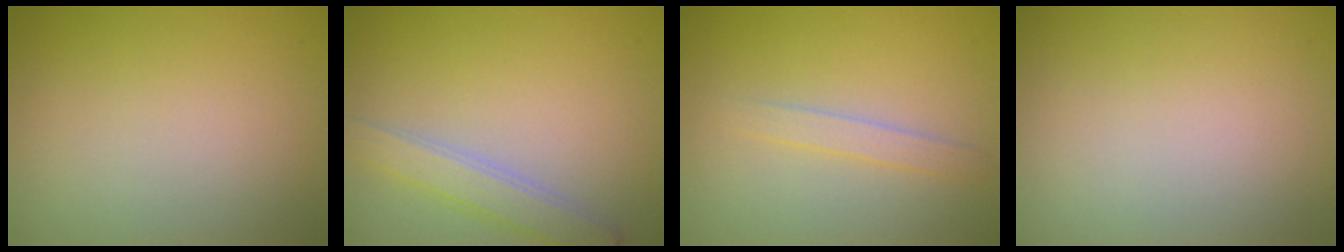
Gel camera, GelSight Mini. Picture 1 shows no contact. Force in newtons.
{"total": 2.9, "press": 2.9, "slide": 0.1}
{"total": 1.5, "press": 1.5, "slide": 0.1}
{"total": 0.0}